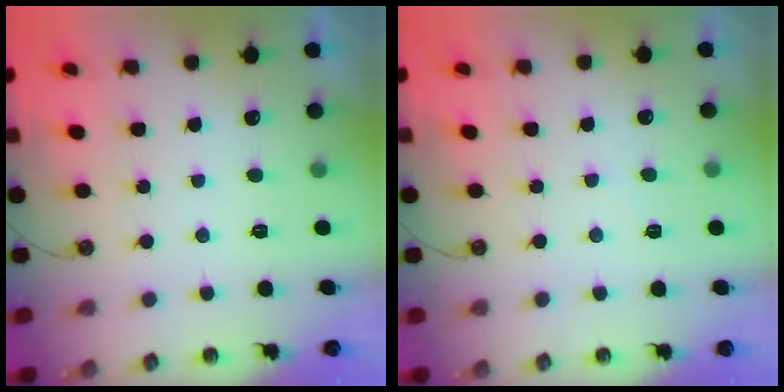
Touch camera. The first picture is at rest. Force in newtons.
{"total": 2.3, "press": 2.2, "slide": 0.4}